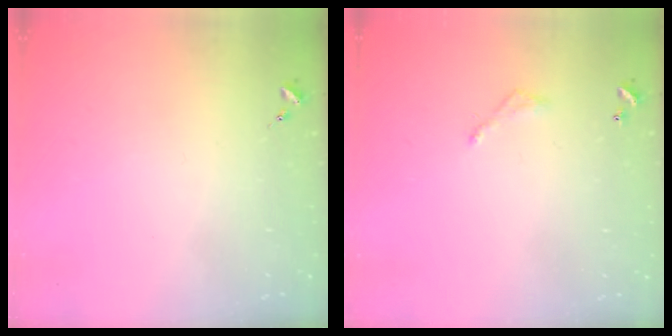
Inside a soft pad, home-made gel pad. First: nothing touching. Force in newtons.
{"total": 3.2, "press": 3.2, "slide": 0.2}